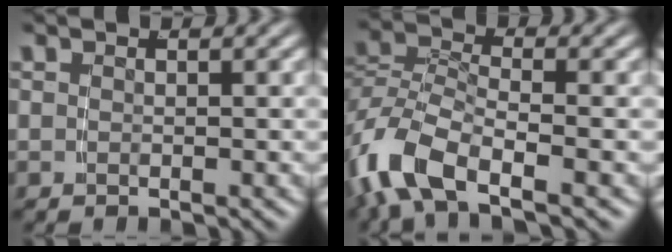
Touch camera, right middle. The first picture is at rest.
{"total": 5.6, "force": [-3.0, 2.6, 3.9], "torque": [-0.106, -0.025, -0.041]}